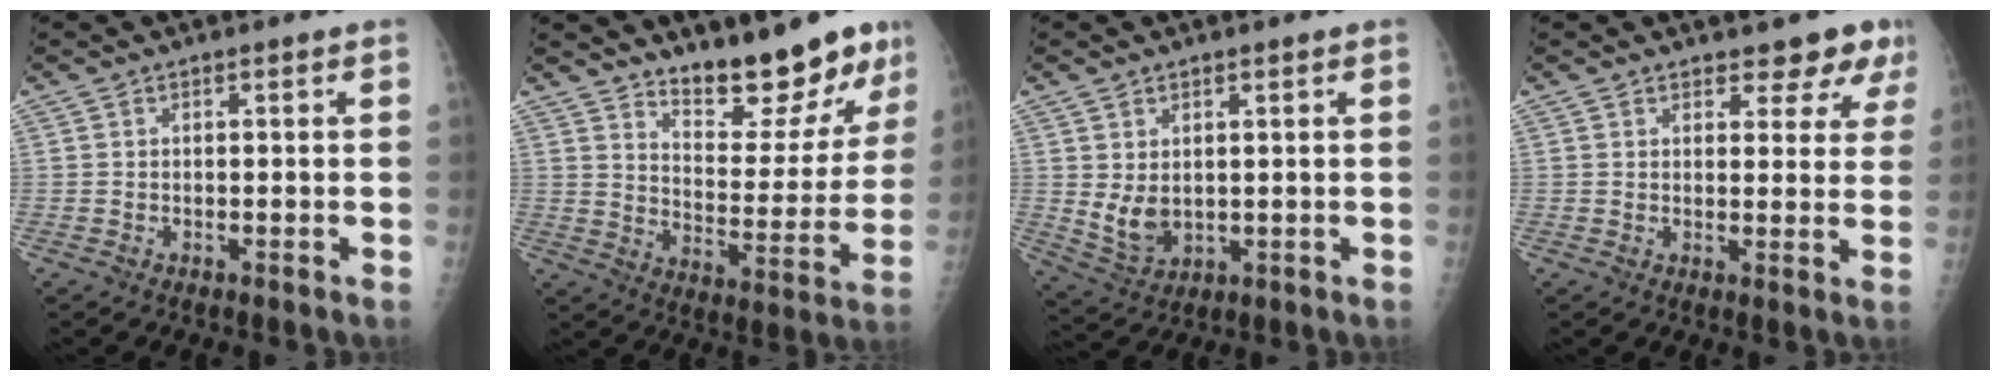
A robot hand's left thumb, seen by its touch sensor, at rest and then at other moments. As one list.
[{"total": 15.7, "force": [12.4, 4.7, 8.3], "torque": [-0.068, -0.101, 0.192]}, {"total": 6.0, "force": [0.8, 4.1, 4.3], "torque": [-0.067, -0.015, 0.033]}, {"total": 6.1, "force": [4.9, 2.9, 2.2], "torque": [0.010, -0.027, 0.049]}]